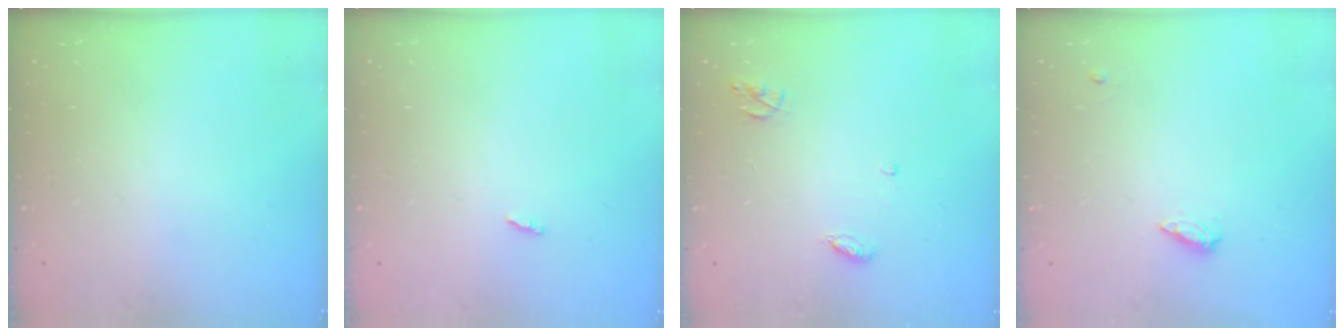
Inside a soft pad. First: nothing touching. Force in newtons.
{"total": 1.9, "press": 1.9, "slide": 0.2}
{"total": 5.1, "press": 5.1, "slide": 0.4}
{"total": 5.2, "press": 5.1, "slide": 1.0}